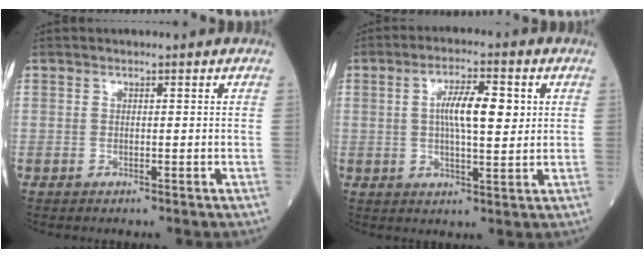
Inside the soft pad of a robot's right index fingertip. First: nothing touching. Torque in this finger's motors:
{"motor_torque": [0.33, -0.04, 0.20, 0.08]}